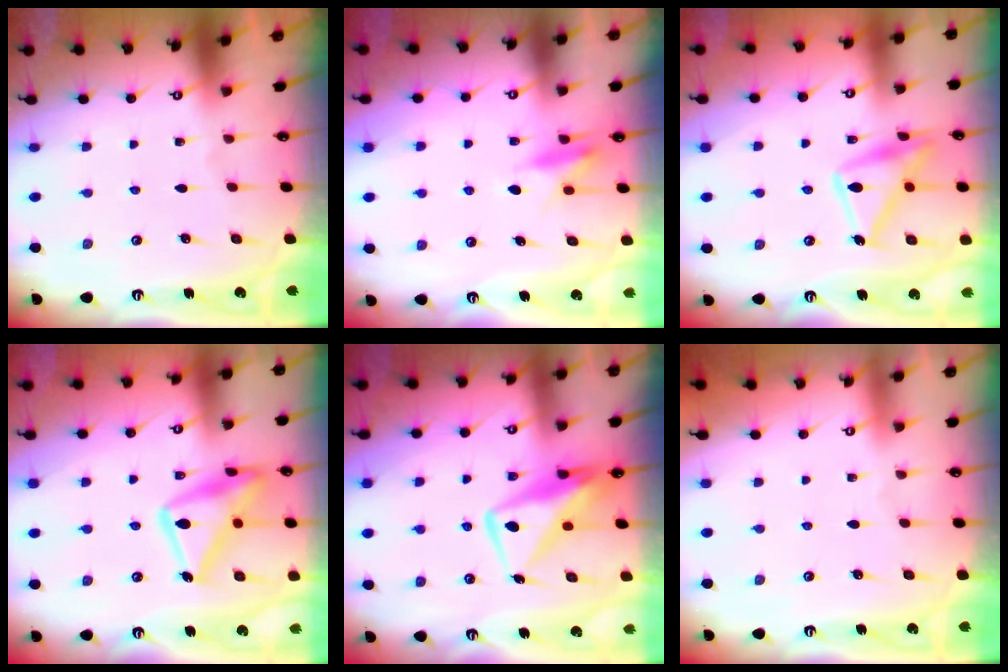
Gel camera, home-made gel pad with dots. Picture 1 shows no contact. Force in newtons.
{"total": 7.6, "press": 7.6, "slide": 0.9}
{"total": 17.1, "press": 17.1, "slide": 1.2}
{"total": 19.0, "press": 19.0, "slide": 1.3}
{"total": 11.5, "press": 11.5, "slide": 1.0}
{"total": 3.9, "press": 3.9, "slide": 0.1}